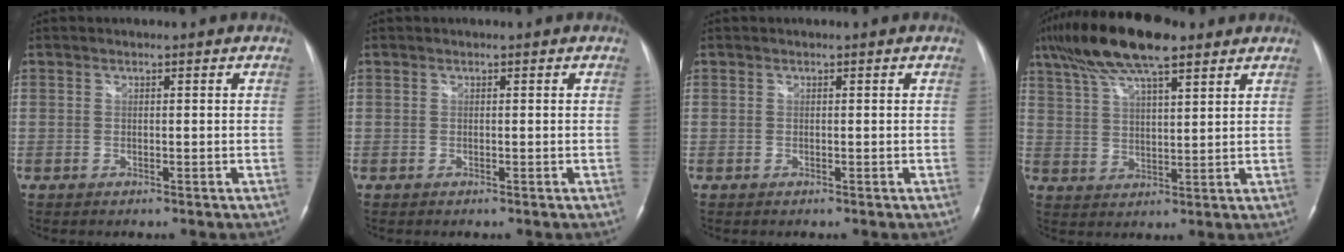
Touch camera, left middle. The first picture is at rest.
{"total": 0.0}
{"total": 0.0}
{"total": 14.1, "force": [9.9, 3.1, 9.5], "torque": [-0.190, 0.026, 0.178]}